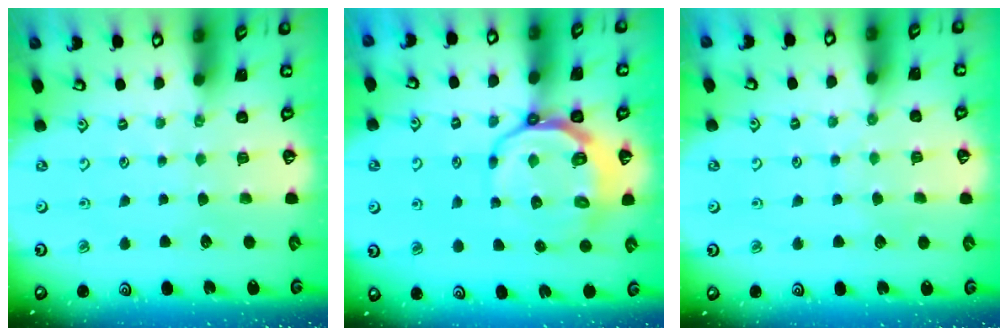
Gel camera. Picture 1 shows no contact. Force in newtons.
{"total": 10.8, "press": 10.3, "slide": 3.0}
{"total": 4.3, "press": 4.3, "slide": 0.3}